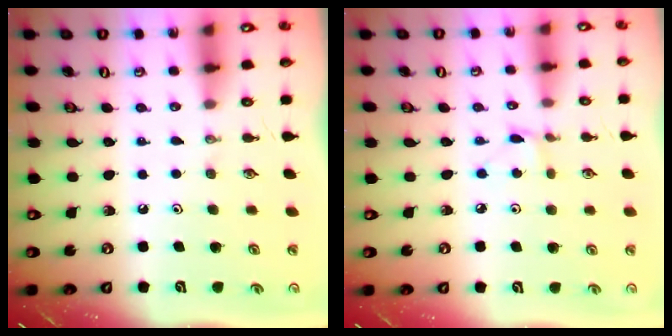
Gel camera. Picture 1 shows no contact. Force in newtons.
{"total": 2.8, "press": 2.8, "slide": 0.4}